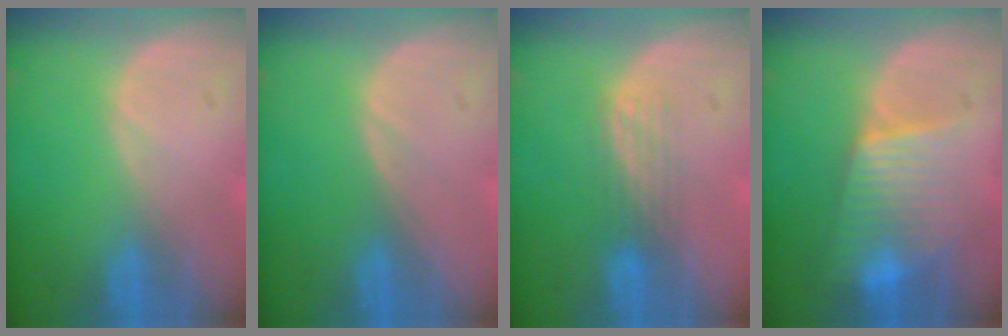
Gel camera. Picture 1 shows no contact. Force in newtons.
{"total": 0.0}
{"total": 3.0, "press": 2.7, "slide": 1.3}
{"total": 7.1, "press": 6.8, "slide": 1.9}